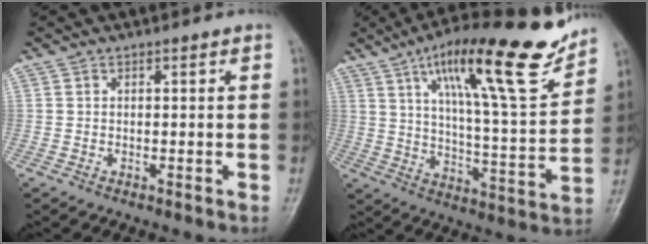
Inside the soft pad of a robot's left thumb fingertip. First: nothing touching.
{"total": 22.4, "force": [14.0, 4.6, 16.8], "torque": [-0.232, -0.054, 0.222]}